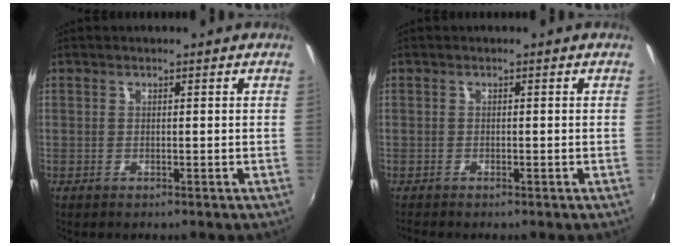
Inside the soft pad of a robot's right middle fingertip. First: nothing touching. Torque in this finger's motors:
{"motor_torque": [0.19, -0.25, 0.05, 0.01]}